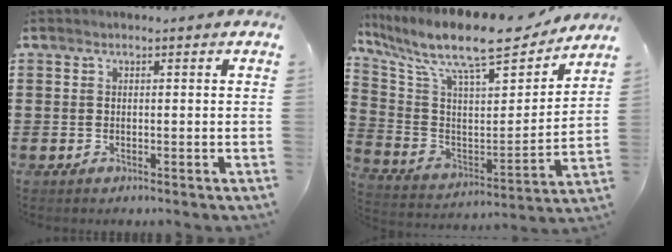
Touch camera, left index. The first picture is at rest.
{"total": 13.3, "force": [10.7, 2.7, 7.4], "torque": [-0.169, -0.072, 0.178]}